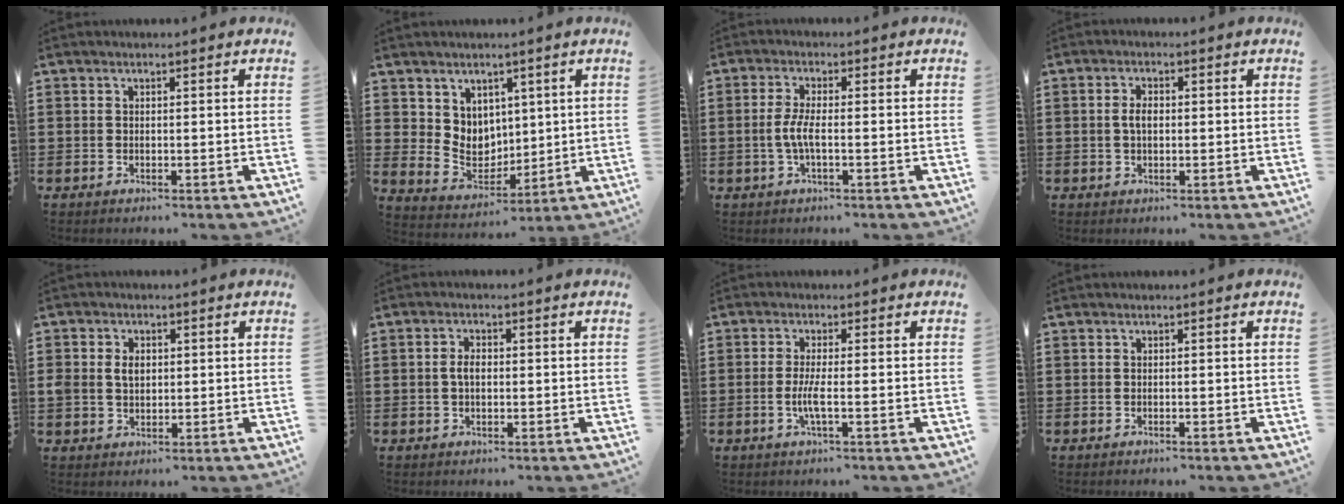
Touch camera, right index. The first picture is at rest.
{"total": 6.0, "force": [3.5, 4.9, 0.7], "torque": [-0.035, -0.014, 0.068]}
{"total": 3.8, "force": [-0.8, 0.7, 3.7], "torque": [-0.088, -0.007, -0.023]}
{"total": 2.5, "force": [0.0, 1.3, 2.2], "torque": [-0.044, 0.005, -0.001]}
{"total": 3.0, "force": [0.4, 2.2, 2.0], "torque": [-0.043, 0.010, 0.006]}
{"total": 2.4, "force": [-0.1, 1.2, 2.1], "torque": [-0.041, 0.005, -0.003]}
{"total": 3.3, "force": [-0.8, 0.2, 3.1], "torque": [-0.070, -0.010, -0.020]}
{"total": 0.0}